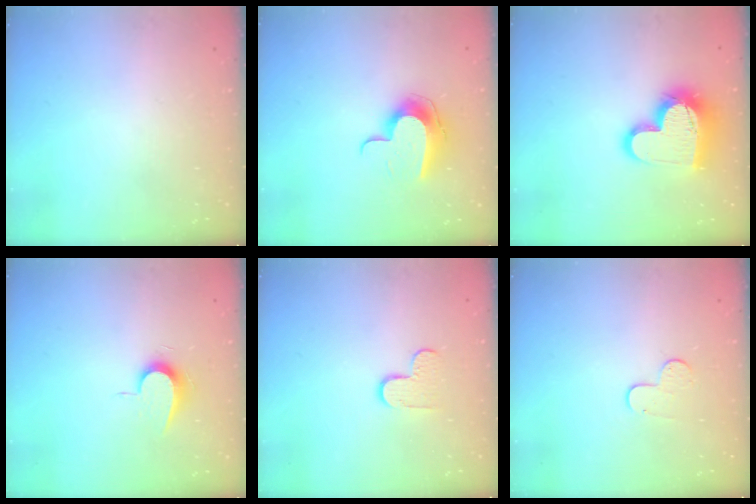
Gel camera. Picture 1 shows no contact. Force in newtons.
{"total": 11.2, "press": 11.2, "slide": 0.7}
{"total": 18.9, "press": 18.9, "slide": 1.4}
{"total": 7.1, "press": 7.1, "slide": 0.7}
{"total": 6.0, "press": 5.9, "slide": 0.6}
{"total": 5.9, "press": 5.9, "slide": 0.6}